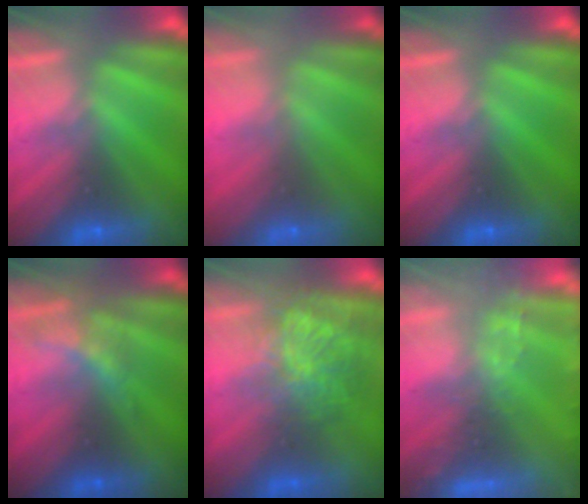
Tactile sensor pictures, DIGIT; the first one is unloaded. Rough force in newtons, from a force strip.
{"total": 9.0}
{"total": 0.0}
{"total": 2.2}
{"total": 3.7}
{"total": 9.1}